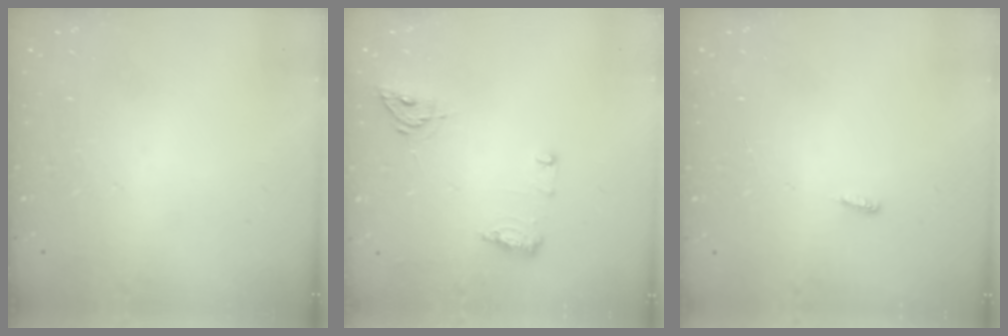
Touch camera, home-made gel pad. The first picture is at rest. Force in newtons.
{"total": 9.2, "press": 9.0, "slide": 2.1}
{"total": 3.6, "press": 3.4, "slide": 1.0}